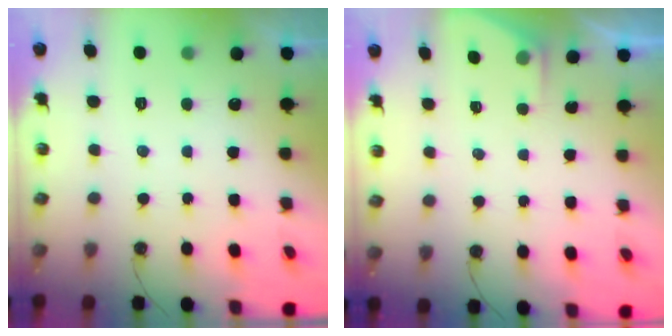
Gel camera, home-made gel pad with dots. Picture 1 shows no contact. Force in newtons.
{"total": 1.4, "press": 1.3, "slide": 0.2}